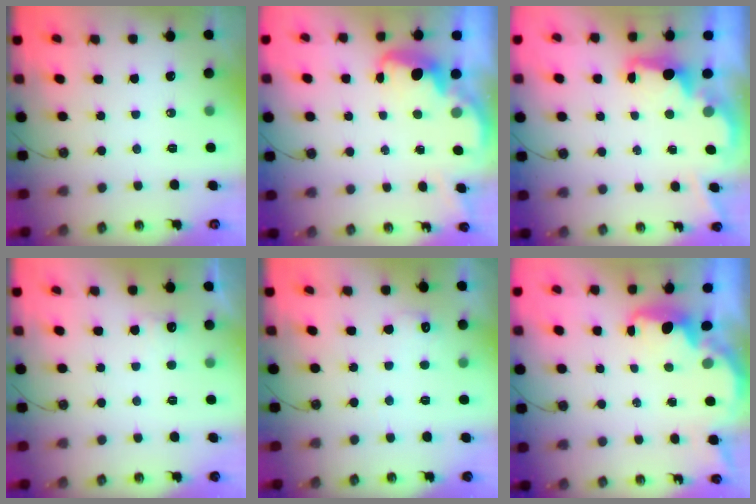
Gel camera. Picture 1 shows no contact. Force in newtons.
{"total": 2.5, "press": 2.5, "slide": 0.4}
{"total": 2.9, "press": 2.8, "slide": 0.5}
{"total": 6.2, "press": 6.0, "slide": 1.5}
{"total": 7.2, "press": 7.2, "slide": 0.2}
{"total": 2.3, "press": 2.2, "slide": 0.7}